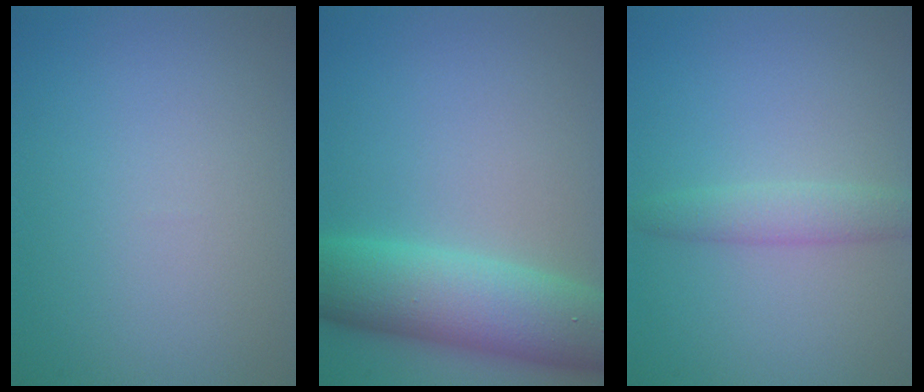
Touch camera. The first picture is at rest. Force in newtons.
{"total": 8.1, "press": 8.1, "slide": 0.4}
{"total": 2.1, "press": 2.1, "slide": 0.1}